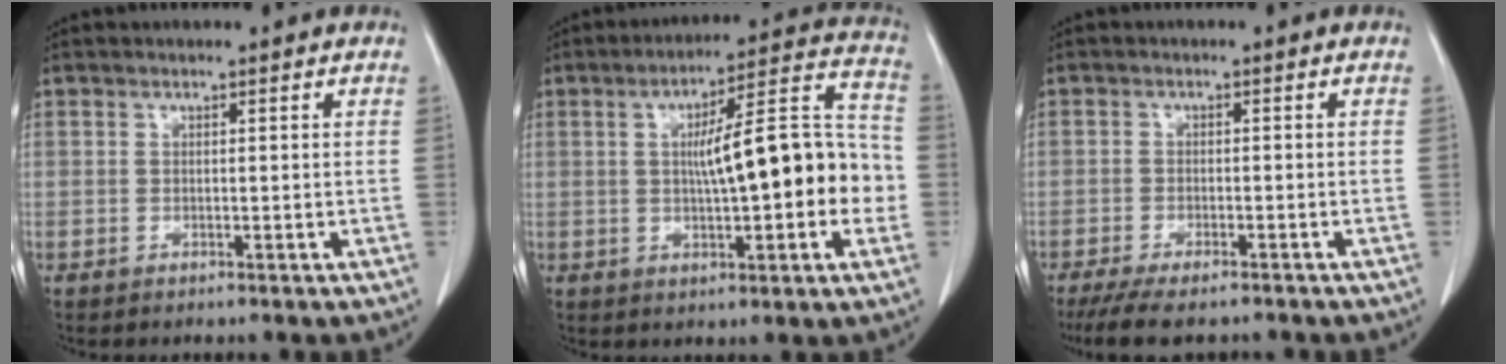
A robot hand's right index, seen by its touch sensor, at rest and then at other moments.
{"total": 16.6, "force": [-0.9, 3.2, 16.3], "torque": [-0.231, 0.035, -0.011]}
{"total": 8.8, "force": [-7.3, 2.1, 4.4], "torque": [-0.064, -0.012, -0.114]}